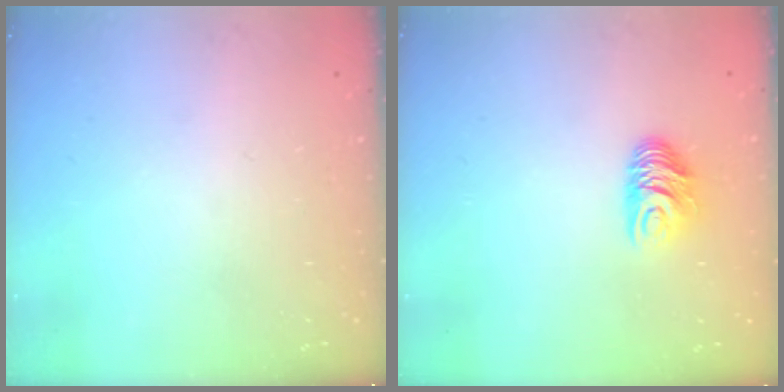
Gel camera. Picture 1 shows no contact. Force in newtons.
{"total": 7.5, "press": 7.5, "slide": 0.7}